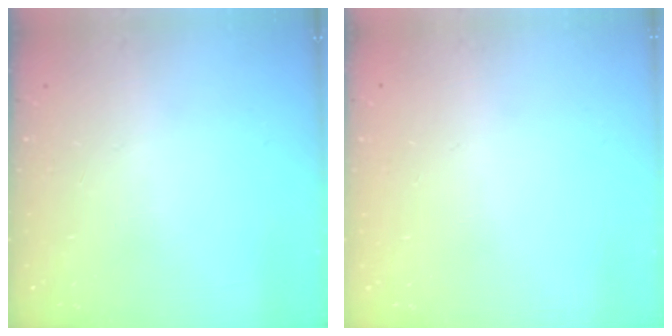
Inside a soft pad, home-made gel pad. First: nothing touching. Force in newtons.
{"total": 0.0}